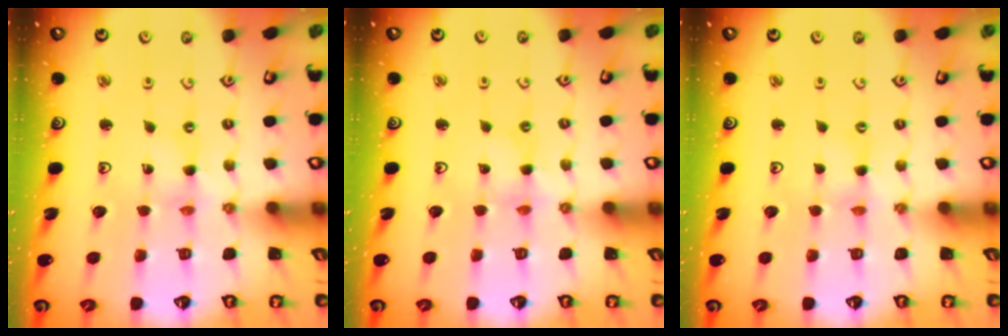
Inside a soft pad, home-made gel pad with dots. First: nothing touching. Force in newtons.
{"total": 2.2, "press": 2.2, "slide": 0.1}
{"total": 0.0}